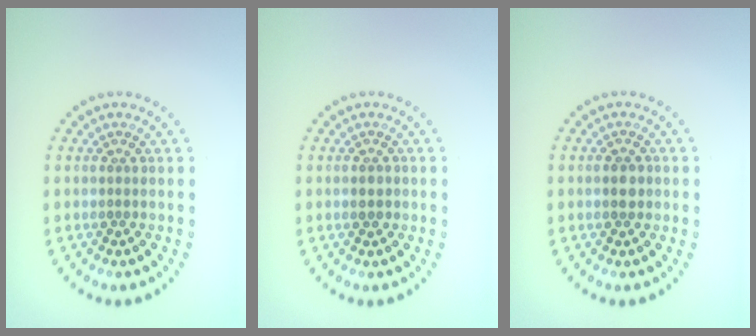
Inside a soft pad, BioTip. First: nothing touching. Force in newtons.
{"total": 1.2, "press": 1.1, "slide": 0.2}
{"total": 1.4, "press": 1.4, "slide": 0.1}